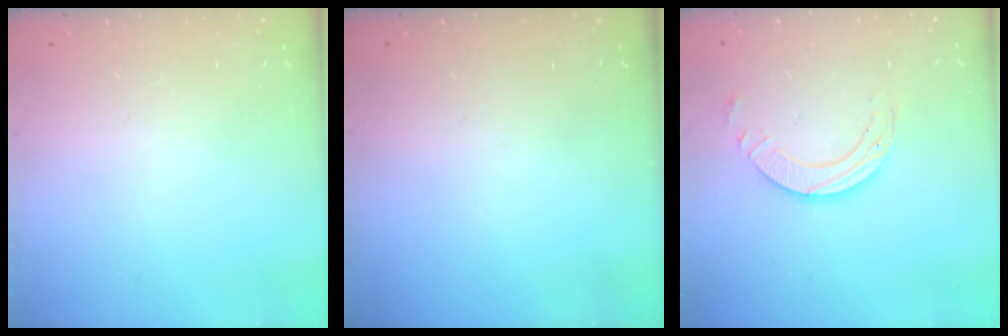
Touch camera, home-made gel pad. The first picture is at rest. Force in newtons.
{"total": 0.0}
{"total": 6.9, "press": 6.9, "slide": 0.7}